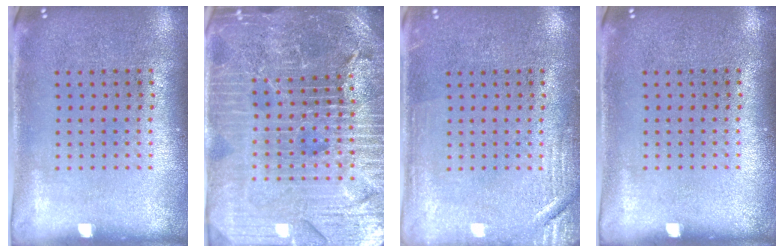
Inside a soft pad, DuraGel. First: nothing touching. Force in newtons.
{"total": 5.8, "press": 5.1, "slide": 2.6}
{"total": 2.3, "press": 2.2, "slide": 0.4}
{"total": 0.0}